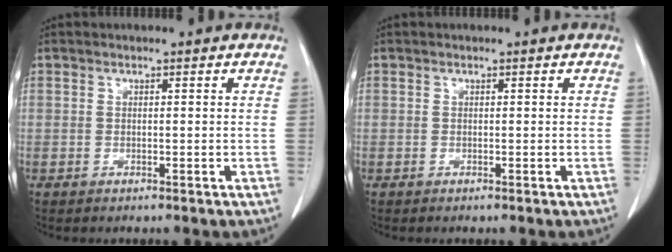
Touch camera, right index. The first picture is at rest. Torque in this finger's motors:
{"motor_torque": [0.04, -0.02, 0.01, 0.01]}